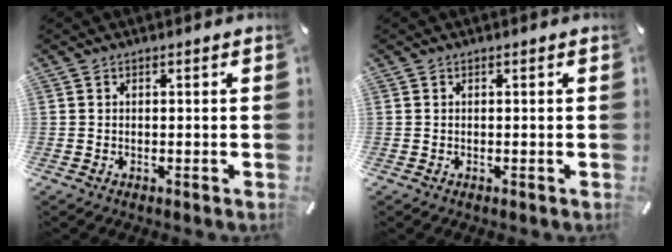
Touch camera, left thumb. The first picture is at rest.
{"total": 0.0}